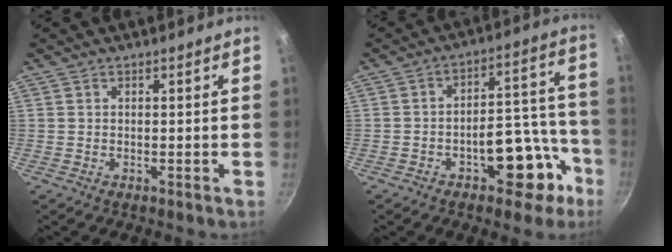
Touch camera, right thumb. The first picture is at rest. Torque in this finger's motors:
{"motor_torque": [3.75, 1.26, 1.60, -1.17, 0.17]}